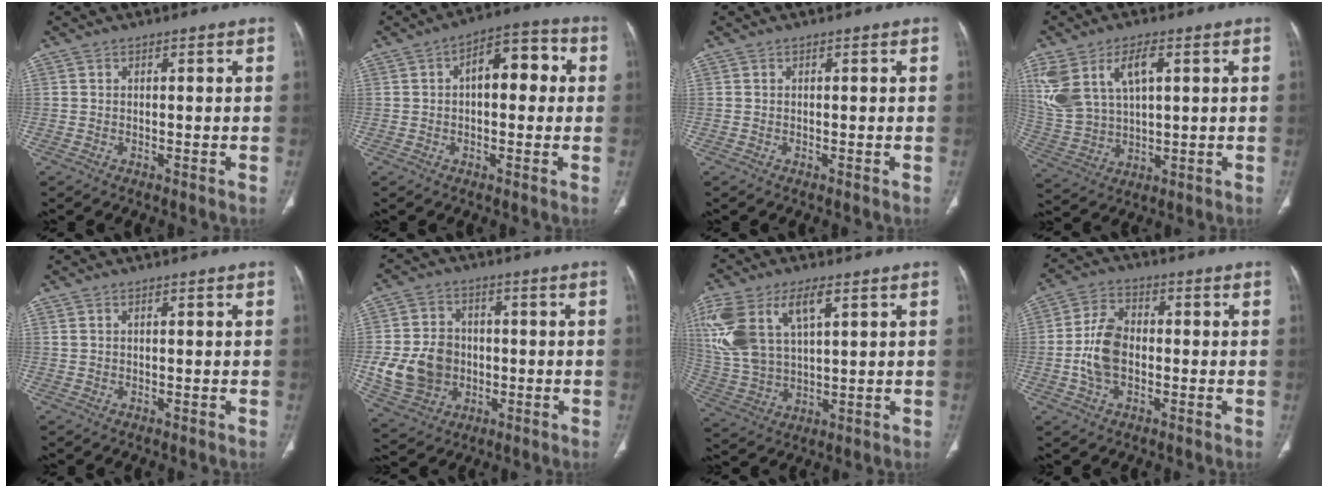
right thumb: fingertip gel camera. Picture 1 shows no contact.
{"total": 9.8, "force": [1.4, 5.1, 8.2], "torque": [-0.089, 0.031, 0.011]}
{"total": 0.0}
{"total": 13.9, "force": [5.3, 7.7, 10.2], "torque": [-0.225, -0.006, 0.119]}
{"total": 0.8, "force": [0.5, 0.4, 0.5], "torque": [-0.014, 0.008, 0.013]}
{"total": 12.6, "force": [-1.3, 10.5, 6.9], "torque": [-0.108, 0.008, -0.011]}
{"total": 17.9, "force": [7.0, 9.2, 13.7], "torque": [-0.303, -0.007, 0.141]}
{"total": 9.0, "force": [-1.0, 5.9, 6.8], "torque": [-0.130, 0.015, -0.023]}